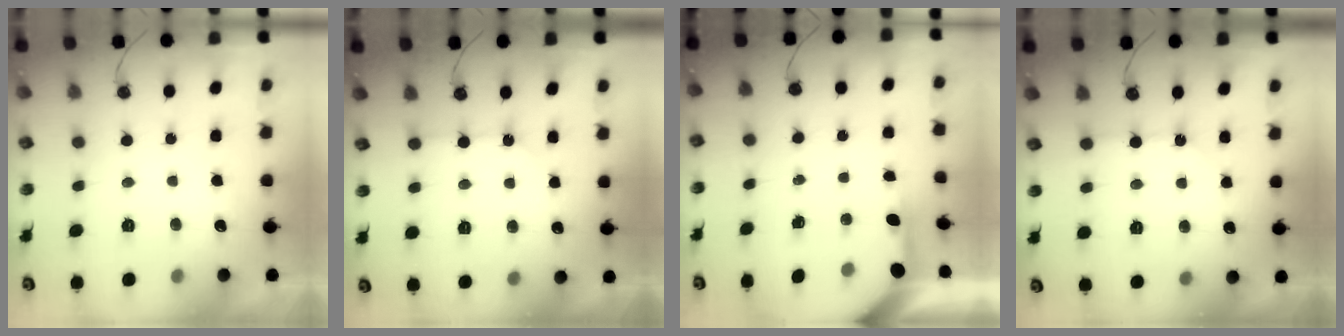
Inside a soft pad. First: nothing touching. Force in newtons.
{"total": 2.1, "press": 2.1, "slide": 0.4}
{"total": 3.4, "press": 3.4, "slide": 0.4}
{"total": 1.8, "press": 1.8, "slide": 0.4}